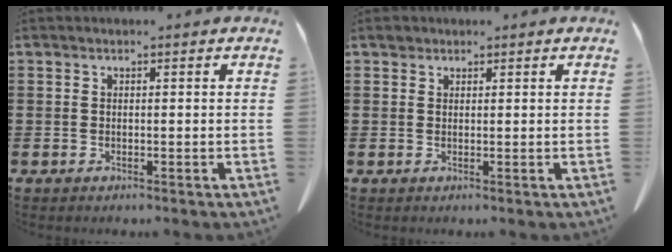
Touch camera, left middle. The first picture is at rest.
{"total": 1.0, "force": [0.8, 0.6, 0.1], "torque": [-0.005, 0.004, 0.016]}